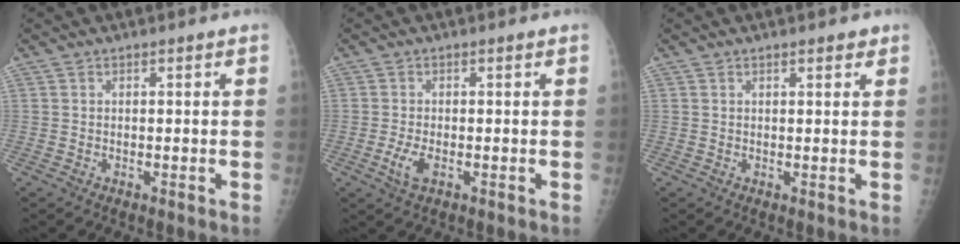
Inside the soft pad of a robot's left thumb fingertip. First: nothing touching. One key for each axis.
{"total": 3.4, "fx": -0.8, "fy": 1.5, "fz": 2.9, "tx": -0.066, "ty": -0.003, "tz": -0.015}
{"total": 1.7, "fx": 1.2, "fy": 0.6, "fz": 1.0, "tx": -0.009, "ty": -0.004, "tz": 0.013}